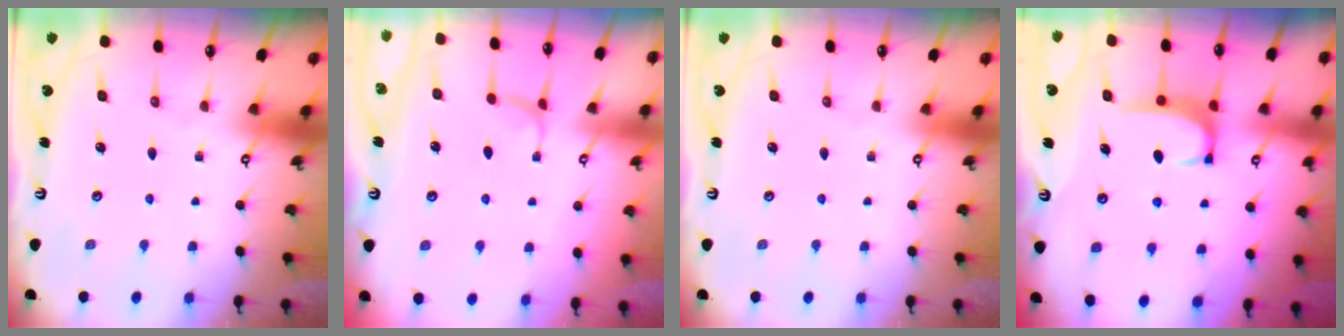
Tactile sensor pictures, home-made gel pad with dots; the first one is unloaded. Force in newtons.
{"total": 1.9, "press": 1.8, "slide": 0.5}
{"total": 0.0}
{"total": 2.7, "press": 2.7, "slide": 0.4}